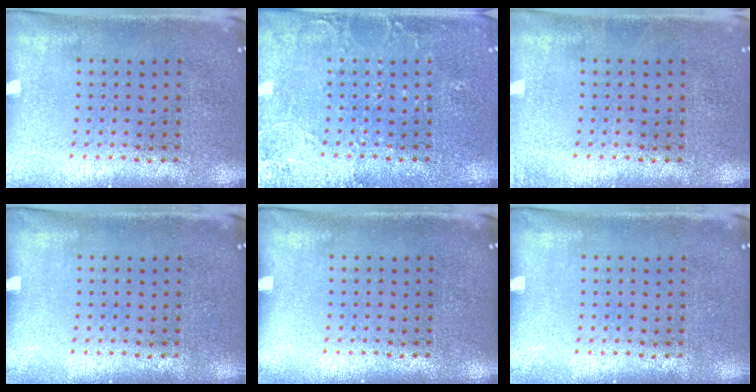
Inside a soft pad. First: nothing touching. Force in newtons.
{"total": 3.4, "press": 3.3, "slide": 0.4}
{"total": 0.7, "press": 0.7, "slide": 0.1}
{"total": 0.0}
{"total": 0.0}
{"total": 0.0}